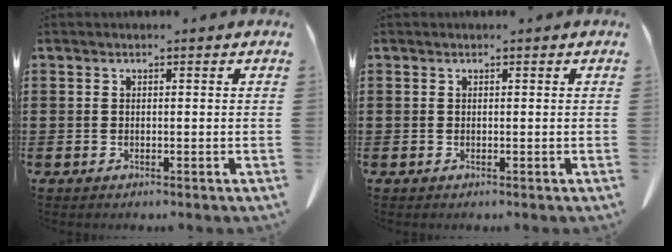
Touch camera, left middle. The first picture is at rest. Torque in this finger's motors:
{"motor_torque": [-0.18, 0.24, -0.02, -0.01]}